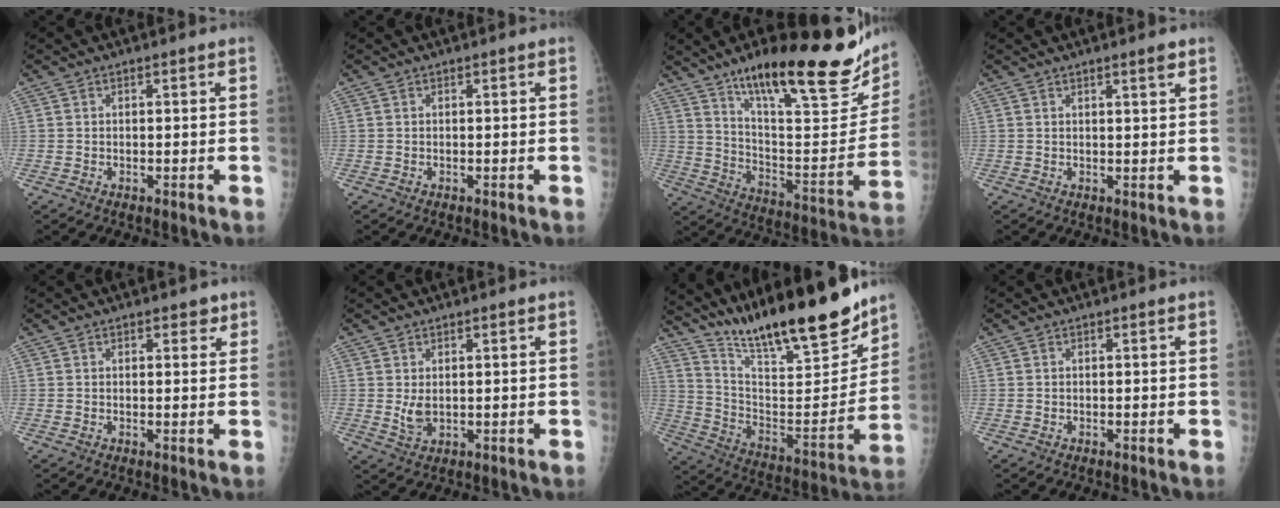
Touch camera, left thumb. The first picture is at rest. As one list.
[{"total": 0.0}, {"total": 29.4, "force": [18.7, 7.4, 21.5], "torque": [-0.282, -0.075, 0.295]}, {"total": 2.5, "force": [1.7, 0.2, 1.8], "torque": [-0.025, -0.011, 0.024]}, {"total": 2.1, "force": [1.3, 1.2, 1.1], "torque": [0.002, -0.004, 0.013]}, {"total": 3.2, "force": [0.7, 1.9, 2.5], "torque": [-0.040, -0.012, 0.019]}, {"total": 23.6, "force": [19.3, 4.0, 13.1], "torque": [-0.188, -0.103, 0.322]}, {"total": 0.0}]